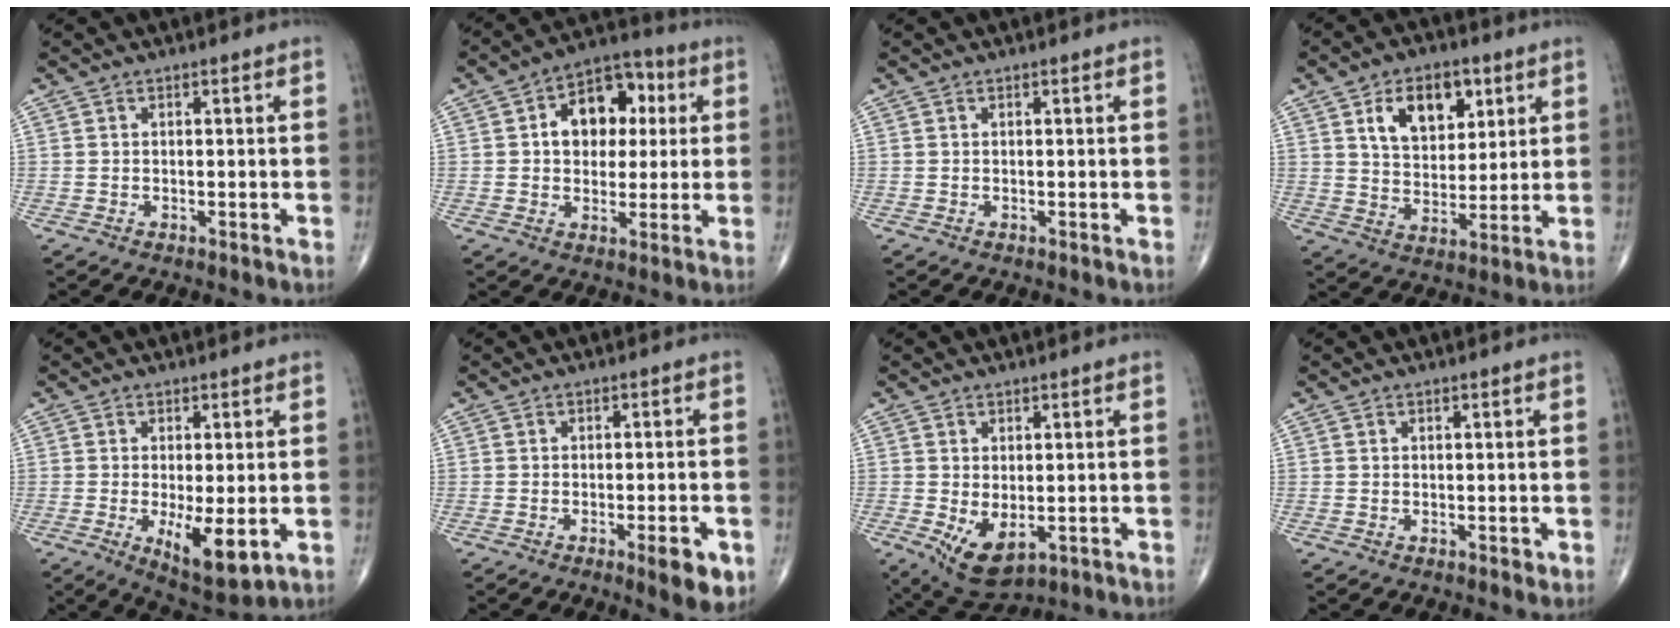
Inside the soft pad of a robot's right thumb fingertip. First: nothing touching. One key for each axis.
{"total": 12.8, "fx": 2.6, "fy": 8.9, "fz": 8.8, "tx": -0.084, "ty": 0.018, "tz": 0.032}
{"total": 0.0}
{"total": 12.4, "fx": 5.3, "fy": 7.8, "fz": 8.1, "tx": -0.088, "ty": -0.020, "tz": 0.093}
{"total": 8.9, "fx": -2.0, "fy": 3.1, "fz": 8.1, "tx": -0.122, "ty": -0.025, "tz": -0.024}
{"total": 6.3, "fx": -2.7, "fy": 1.6, "fz": 5.5, "tx": -0.062, "ty": -0.001, "tz": -0.032}
{"total": 7.1, "fx": -1.4, "fy": 3.9, "fz": 5.7, "tx": -0.089, "ty": -0.011, "tz": -0.005}
{"total": 0.7, "fx": 0.0, "fy": 0.4, "fz": 0.6, "tx": -0.004, "ty": -0.001, "tz": 0.001}